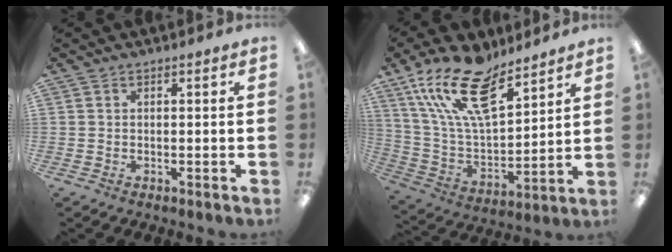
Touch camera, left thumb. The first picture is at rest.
{"total": 19.9, "force": [13.3, 8.4, 12.3], "torque": [-0.238, -0.072, 0.239]}